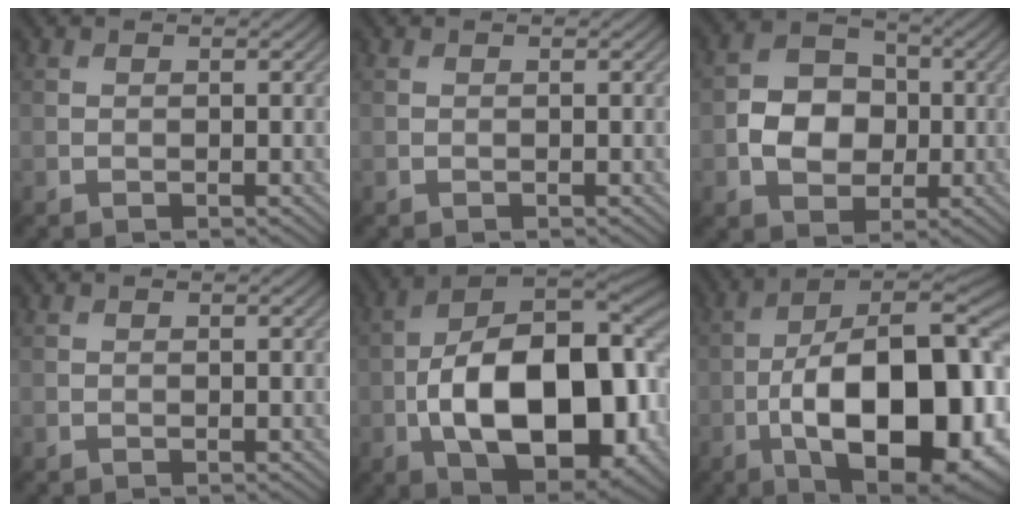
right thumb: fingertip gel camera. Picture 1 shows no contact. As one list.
[{"total": 0.0}, {"total": 6.4, "force": [-0.9, 5.2, 3.5], "torque": [-0.066, 0.003, -0.029]}, {"total": 0.0}, {"total": 18.9, "force": [-4.1, 9.6, 15.7], "torque": [-0.266, -0.013, -0.072]}, {"total": 21.0, "force": [-6.3, 9.2, 17.8], "torque": [-0.281, -0.008, -0.103]}]